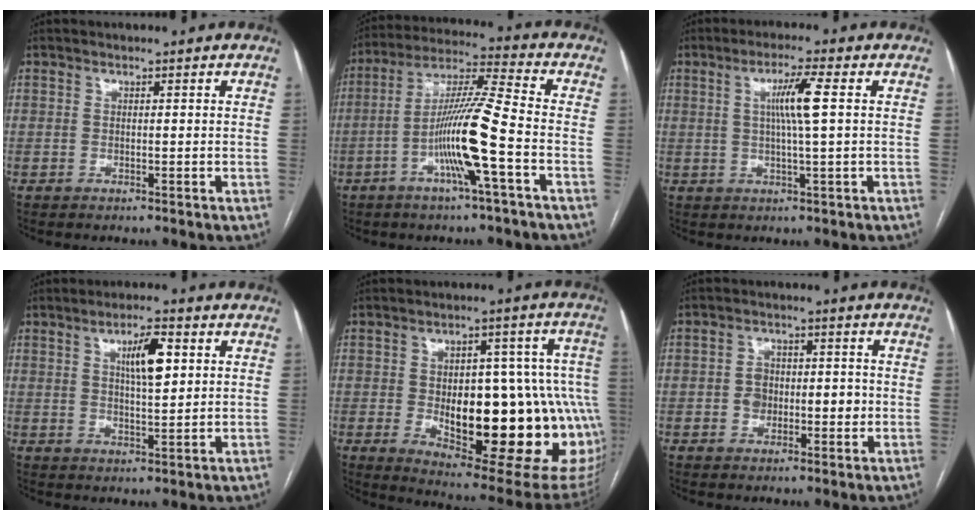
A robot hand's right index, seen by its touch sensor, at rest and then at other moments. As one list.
[{"total": 12.5, "force": [-4.1, -0.7, 11.7], "torque": [-0.225, 0.005, -0.083]}, {"total": 5.7, "force": [1.0, -0.6, 5.6], "torque": [-0.103, 0.002, 0.020]}, {"total": 6.5, "force": [2.1, 1.5, 6.0], "torque": [-0.103, 0.006, 0.037]}, {"total": 27.1, "force": [-4.2, 9.9, 24.9], "torque": [-0.260, 0.013, -0.030]}, {"total": 5.2, "force": [-0.7, 3.6, 3.8], "torque": [-0.060, 0.020, -0.009]}]